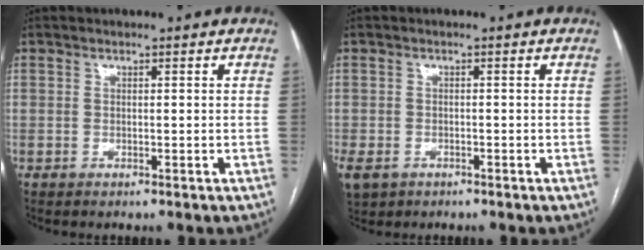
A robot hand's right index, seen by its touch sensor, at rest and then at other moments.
{"total": 7.6, "force": [-3.9, 5.6, 3.2], "torque": [-0.097, -0.008, -0.057]}